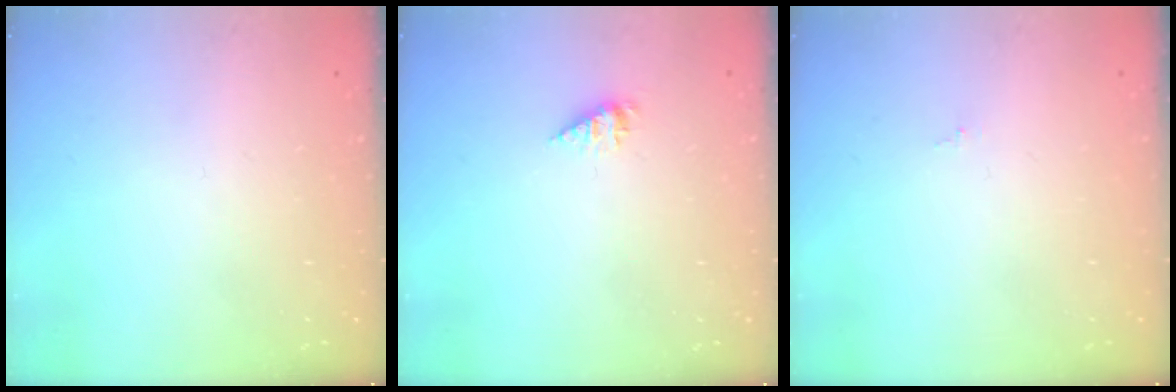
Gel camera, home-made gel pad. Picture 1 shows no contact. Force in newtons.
{"total": 2.3, "press": 2.3, "slide": 0.3}
{"total": 0.0}